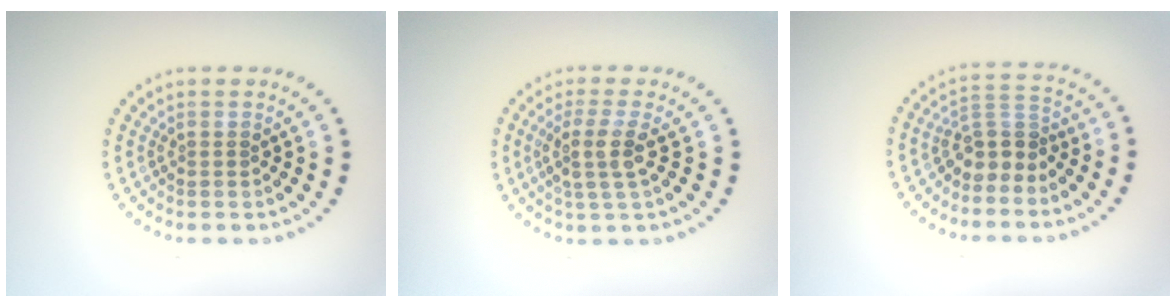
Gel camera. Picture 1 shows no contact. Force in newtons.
{"total": 3.0, "press": 2.4, "slide": 1.8}
{"total": 2.9, "press": 2.5, "slide": 1.6}